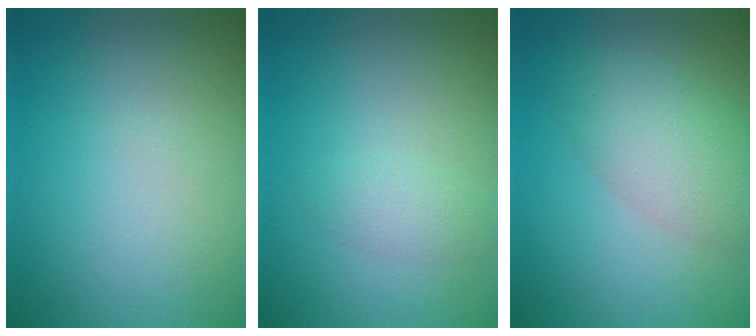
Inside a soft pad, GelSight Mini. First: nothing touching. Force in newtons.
{"total": 1.5, "press": 1.5, "slide": 0.1}
{"total": 4.8, "press": 4.8, "slide": 0.2}